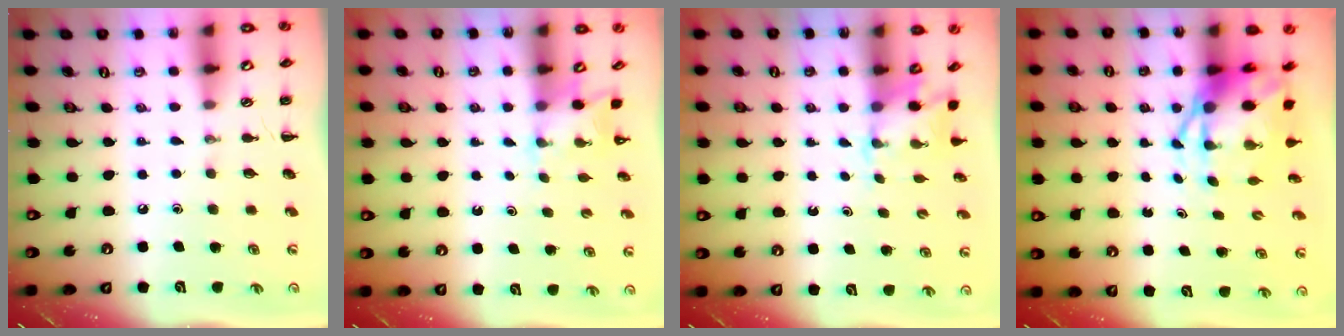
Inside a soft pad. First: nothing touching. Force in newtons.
{"total": 2.2, "press": 2.1, "slide": 0.7}
{"total": 1.7, "press": 1.5, "slide": 0.6}
{"total": 6.4, "press": 6.2, "slide": 1.7}